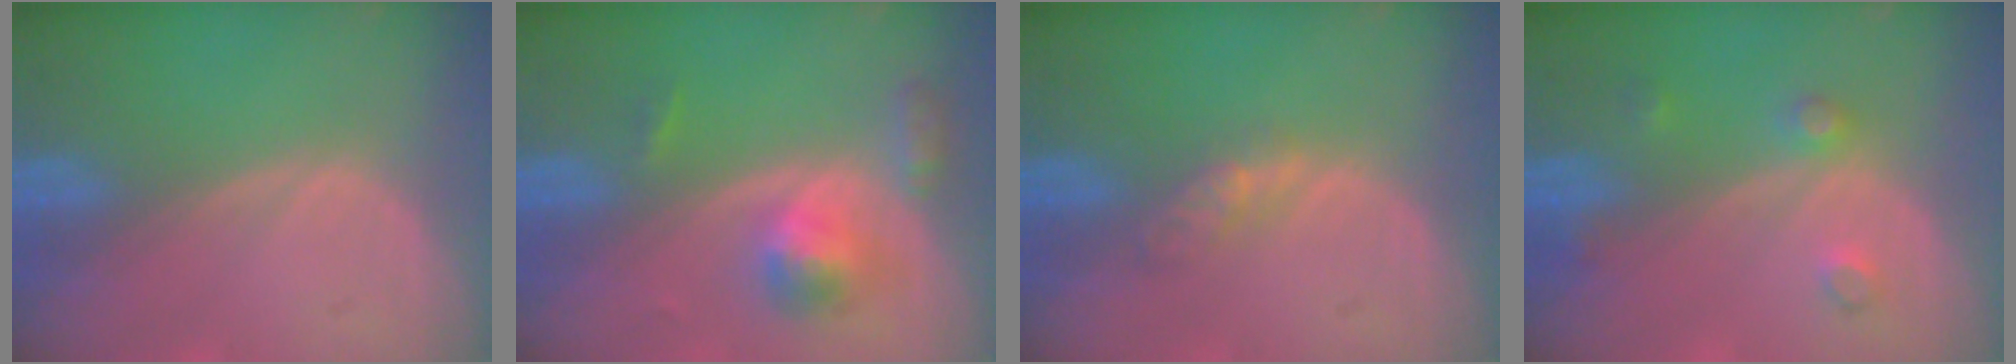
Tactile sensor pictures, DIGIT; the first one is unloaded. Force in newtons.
{"total": 5.1, "press": 4.8, "slide": 1.9}
{"total": 2.8, "press": 2.5, "slide": 1.2}
{"total": 2.6, "press": 2.6, "slide": 0.3}